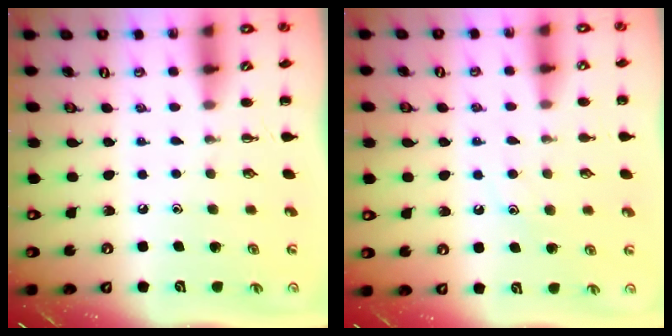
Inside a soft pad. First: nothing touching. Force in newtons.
{"total": 8.7, "press": 8.6, "slide": 1.4}